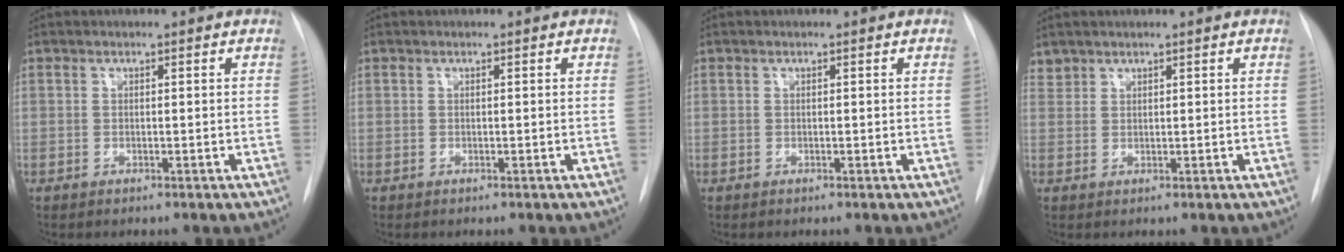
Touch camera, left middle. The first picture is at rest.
{"total": 0.0}
{"total": 0.0}
{"total": 1.4, "force": [1.3, 0.5, -0.2], "torque": [0.005, 0.007, 0.026]}